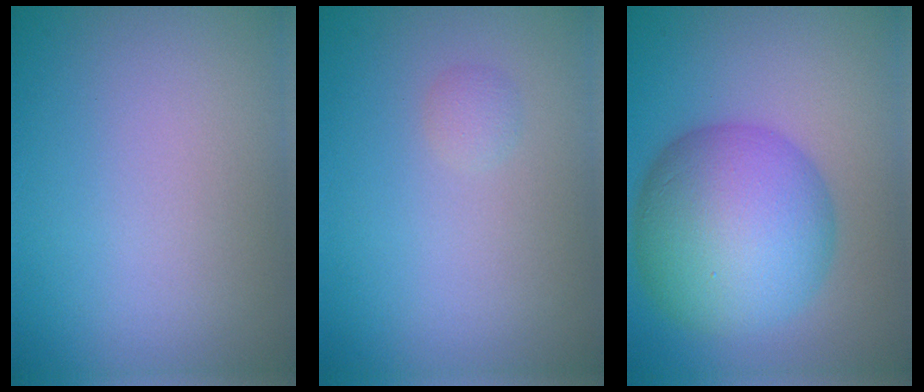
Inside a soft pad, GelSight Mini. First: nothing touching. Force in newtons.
{"total": 0.7, "press": 0.7, "slide": 0.0}
{"total": 10.6, "press": 10.6, "slide": 0.2}